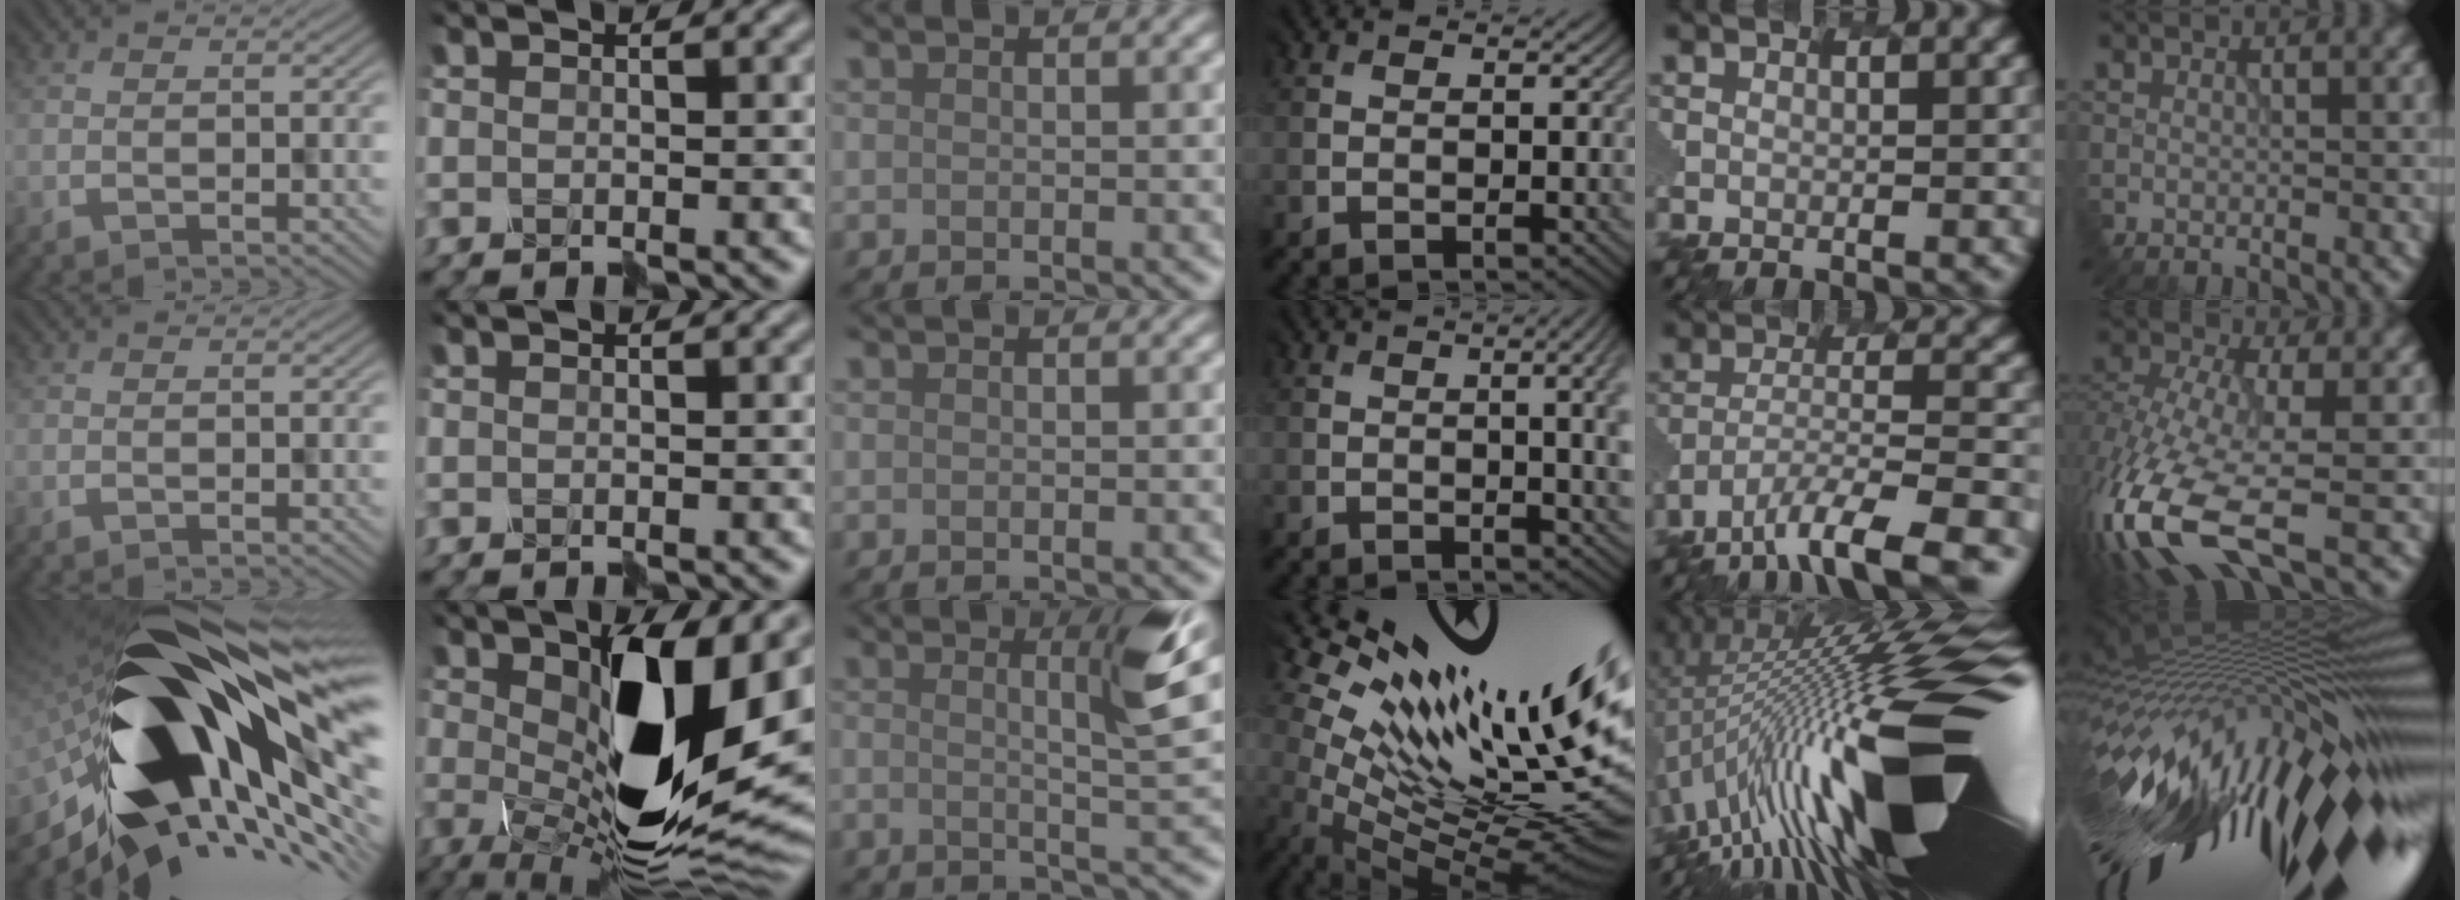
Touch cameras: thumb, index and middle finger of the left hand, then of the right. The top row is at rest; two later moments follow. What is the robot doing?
{"motion": "disassemble", "object": "hinged tin"}